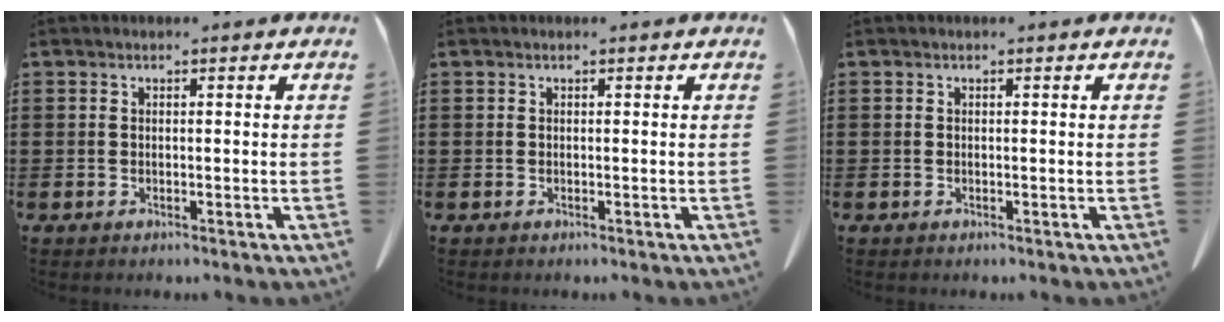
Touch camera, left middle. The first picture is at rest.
{"total": 0.0}
{"total": 0.0}